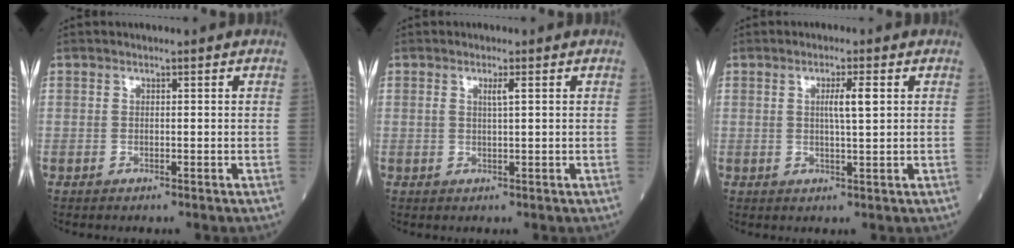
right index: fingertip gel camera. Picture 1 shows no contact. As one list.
[{"total": 1.4, "force": [0.6, -0.1, 1.3], "torque": [-0.026, -0.002, 0.009]}, {"total": 3.3, "force": [0.8, 0.0, 3.2], "torque": [-0.055, -0.001, 0.012]}]